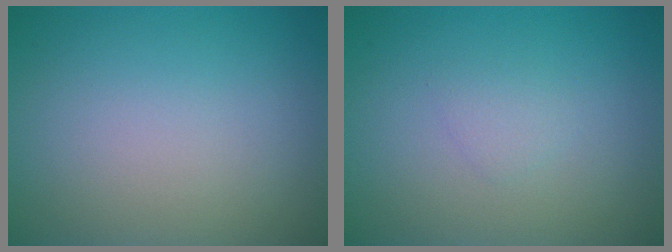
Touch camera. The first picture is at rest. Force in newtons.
{"total": 0.9, "press": 0.9, "slide": 0.1}